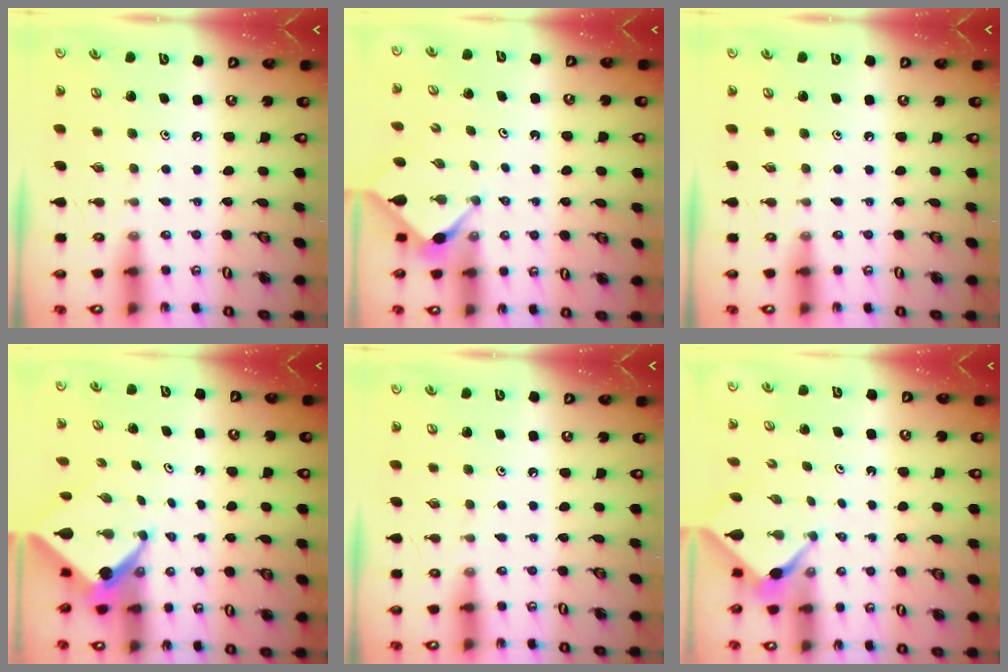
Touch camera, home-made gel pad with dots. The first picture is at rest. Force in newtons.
{"total": 2.9, "press": 2.9, "slide": 0.4}
{"total": 0.0}
{"total": 4.5, "press": 4.5, "slide": 0.2}
{"total": 0.0}
{"total": 2.5, "press": 2.4, "slide": 0.3}